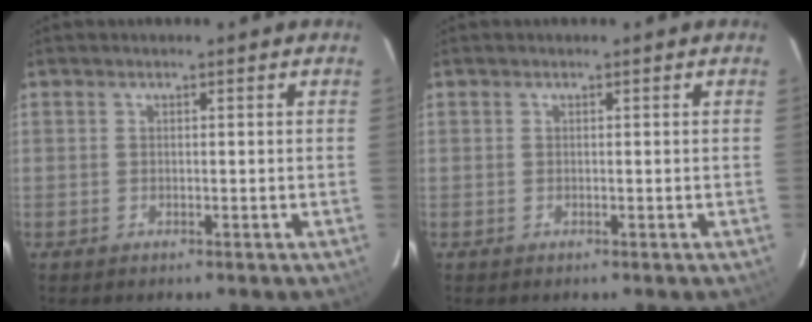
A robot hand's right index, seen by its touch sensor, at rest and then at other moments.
{"total": 0.0}